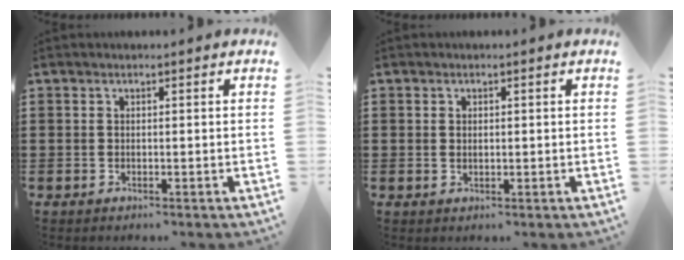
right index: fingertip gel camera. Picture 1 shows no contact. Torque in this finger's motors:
{"motor_torque": [-0.40, 0.66, -0.02, -0.01]}